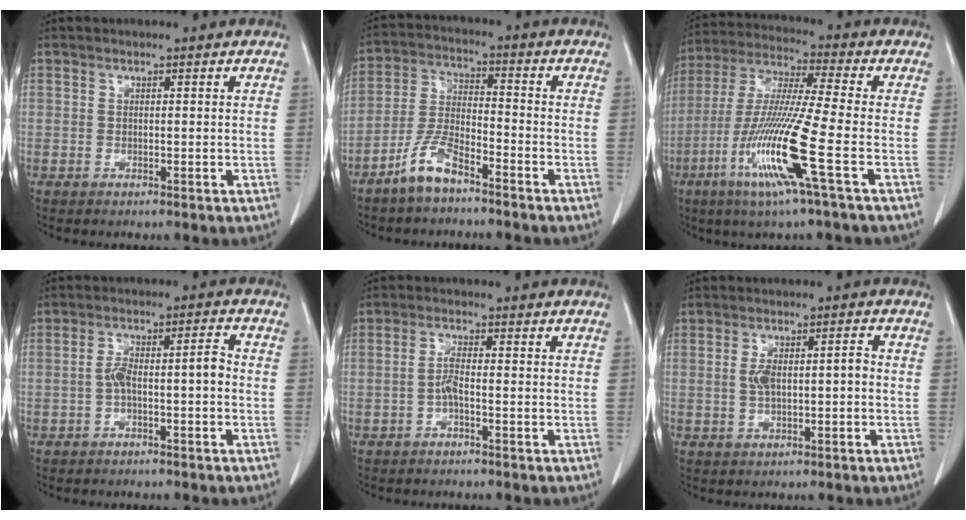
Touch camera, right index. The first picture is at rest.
{"total": 7.3, "force": [-5.4, 1.8, 4.5], "torque": [-0.105, -0.006, -0.111]}
{"total": 14.8, "force": [-5.5, -1.3, 13.7], "torque": [-0.280, -0.023, -0.110]}
{"total": 5.0, "force": [-1.2, 1.1, 4.7], "torque": [-0.086, 0.026, -0.018]}
{"total": 2.1, "force": [-0.8, 0.2, 1.9], "torque": [-0.036, 0.002, -0.018]}
{"total": 4.3, "force": [-0.2, 1.5, 4.0], "torque": [-0.081, 0.014, 0.000]}